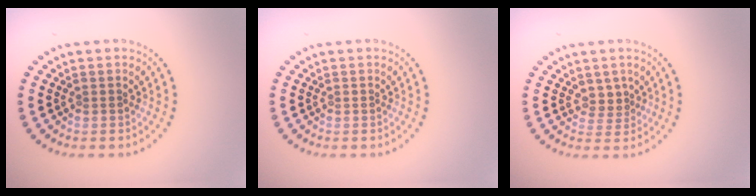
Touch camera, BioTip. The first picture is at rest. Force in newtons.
{"total": 0.0}
{"total": 1.7, "press": 1.3, "slide": 1.1}